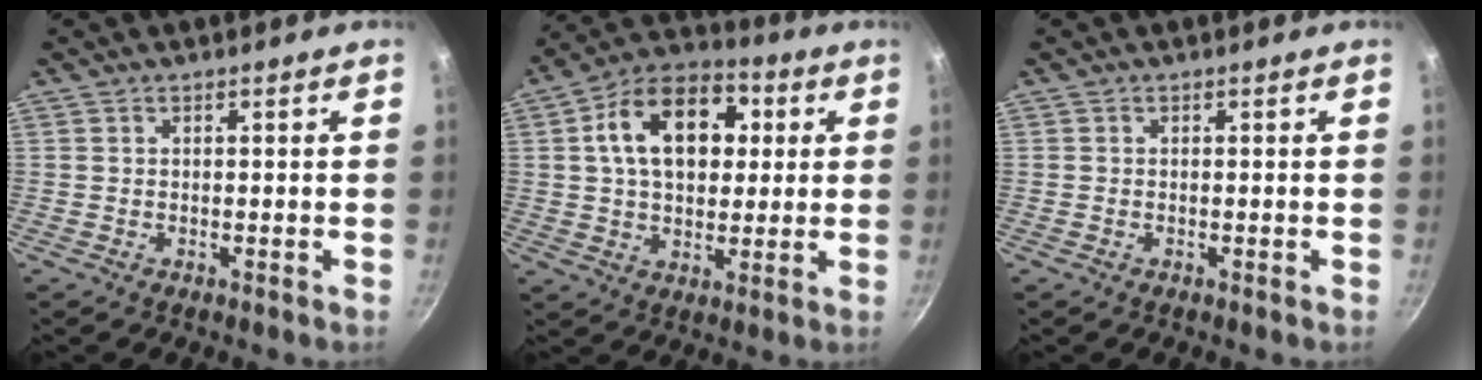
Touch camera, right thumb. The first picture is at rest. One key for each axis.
{"total": 17.3, "fx": 3.9, "fy": 11.7, "fz": 12.2, "tx": -0.164, "ty": 0.019, "tz": 0.047}
{"total": 0.0}